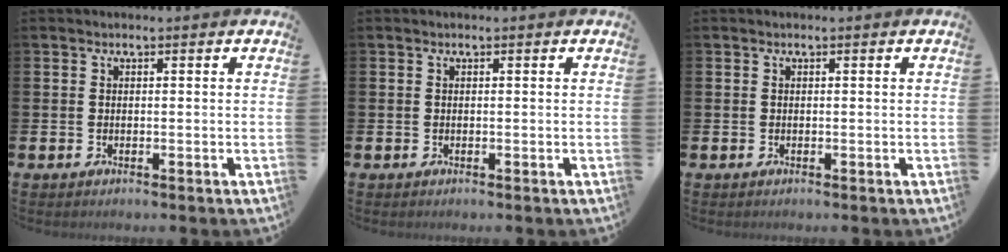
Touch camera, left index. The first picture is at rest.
{"total": 0.0}
{"total": 0.0}